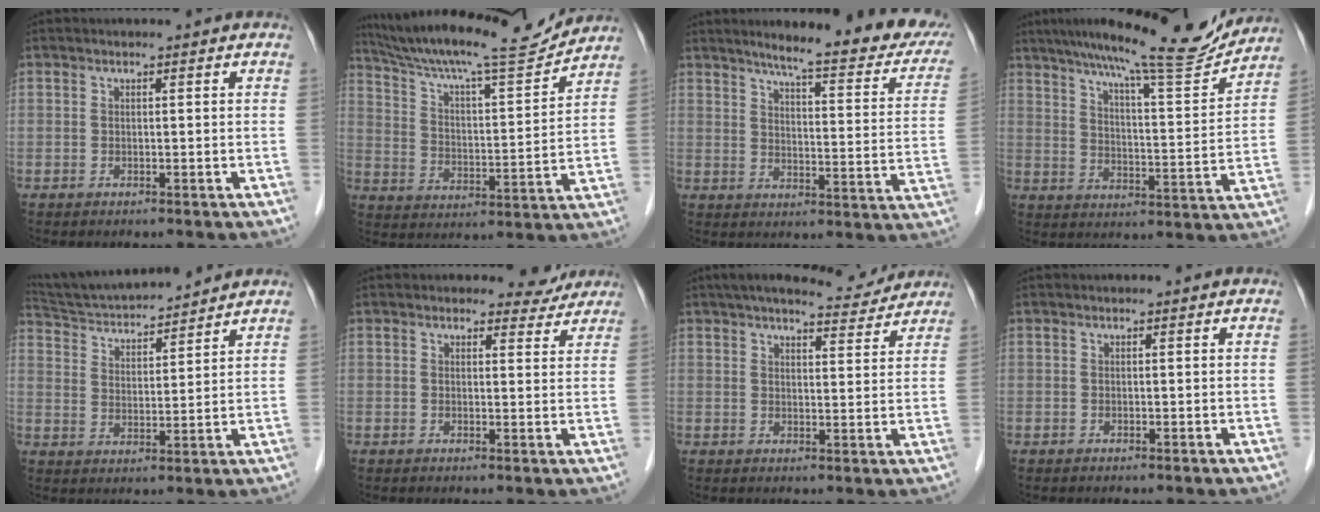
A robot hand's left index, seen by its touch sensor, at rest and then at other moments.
{"total": 18.6, "force": [17.1, 0.6, 7.3], "torque": [-0.135, -0.005, 0.266]}
{"total": 20.3, "force": [16.7, 2.7, 11.1], "torque": [-0.130, -0.033, 0.194]}
{"total": 17.2, "force": [15.4, 0.5, 7.6], "torque": [-0.119, -0.013, 0.219]}
{"total": 13.3, "force": [12.5, 1.0, 4.3], "torque": [-0.085, 0.018, 0.213]}
{"total": 3.2, "force": [2.9, 1.2, -0.2], "torque": [0.004, -0.009, 0.024]}
{"total": 8.9, "force": [8.2, 1.6, 3.2], "torque": [-0.047, 0.011, 0.103]}
{"total": 0.0}